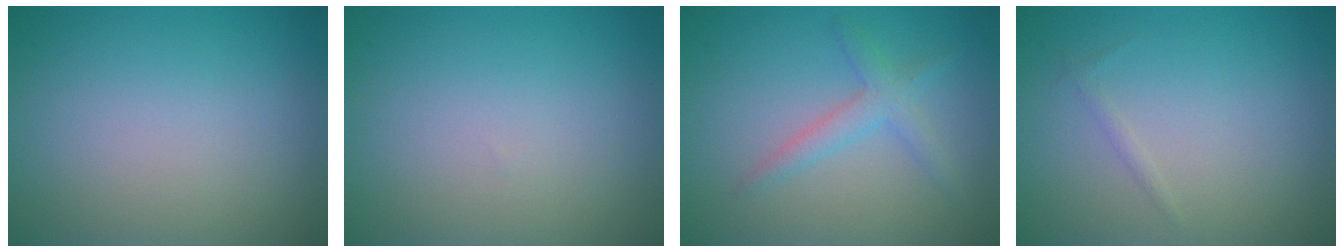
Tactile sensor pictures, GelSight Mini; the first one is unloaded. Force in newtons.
{"total": 0.0}
{"total": 2.3, "press": 2.3, "slide": 0.1}
{"total": 0.5, "press": 0.5, "slide": 0.0}